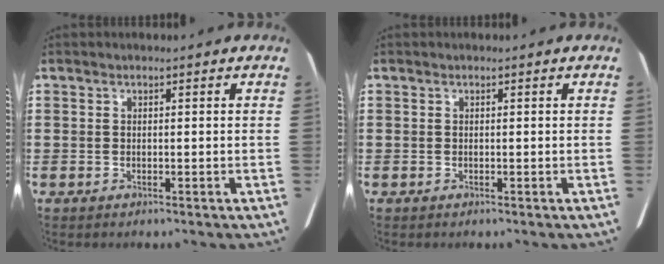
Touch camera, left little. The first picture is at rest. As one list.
[{"total": 0.0}]